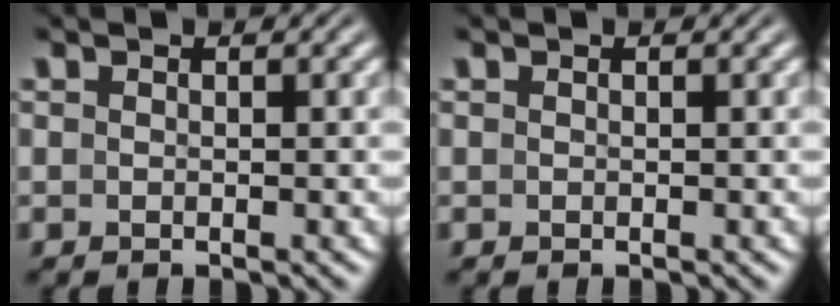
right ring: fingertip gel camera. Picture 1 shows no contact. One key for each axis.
{"total": 0.0}